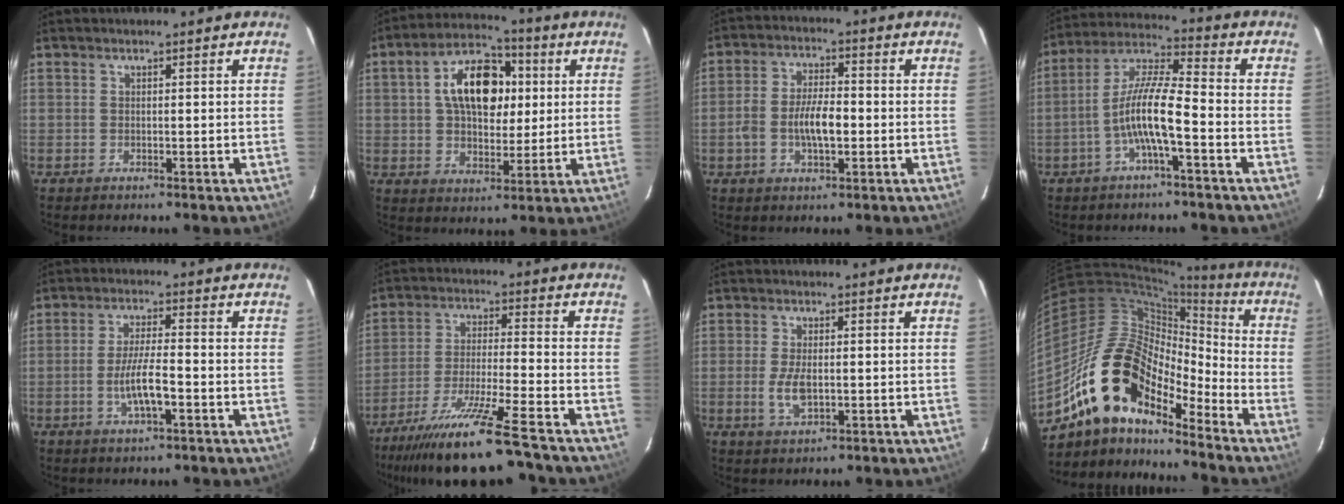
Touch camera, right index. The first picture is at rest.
{"total": 12.8, "force": [2.8, 8.1, 9.5], "torque": [-0.163, 0.036, 0.047]}
{"total": 7.5, "force": [-1.6, 3.3, 6.5], "torque": [-0.129, 0.008, -0.028]}
{"total": 10.1, "force": [-3.7, 1.4, 9.2], "torque": [-0.196, 0.012, -0.074]}
{"total": 6.9, "force": [-2.5, 1.2, 6.3], "torque": [-0.122, -0.002, -0.046]}
{"total": 16.6, "force": [-14.4, -0.8, 8.1], "torque": [-0.166, -0.037, -0.247]}
{"total": 4.8, "force": [-0.9, 2.1, 4.3], "torque": [-0.090, -0.006, -0.015]}
{"total": 17.1, "force": [-13.4, 7.0, 8.1], "torque": [-0.143, 0.003, -0.257]}